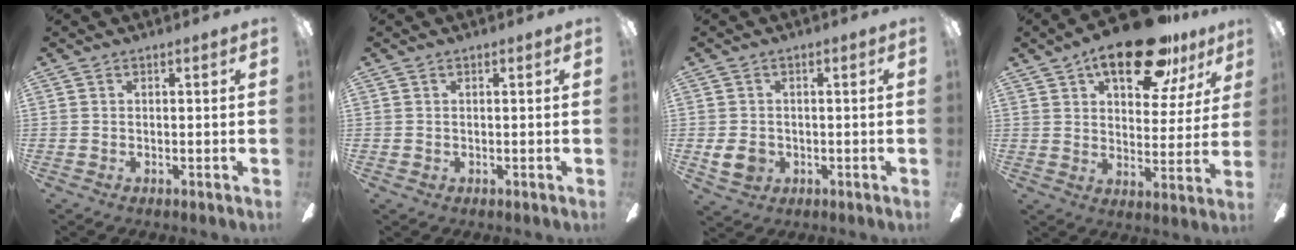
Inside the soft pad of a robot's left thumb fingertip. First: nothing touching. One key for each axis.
{"total": 0.5, "fx": 0.2, "fy": 0.5, "fz": 0.0, "tx": 0.001, "ty": 0.006, "tz": 0.001}
{"total": 5.0, "fx": -0.8, "fy": 4.1, "fz": 2.8, "tx": -0.060, "ty": 0.001, "tz": -0.016}
{"total": 19.7, "fx": 13.0, "fy": 8.3, "fz": 12.4, "tx": -0.173, "ty": -0.064, "tz": 0.212}